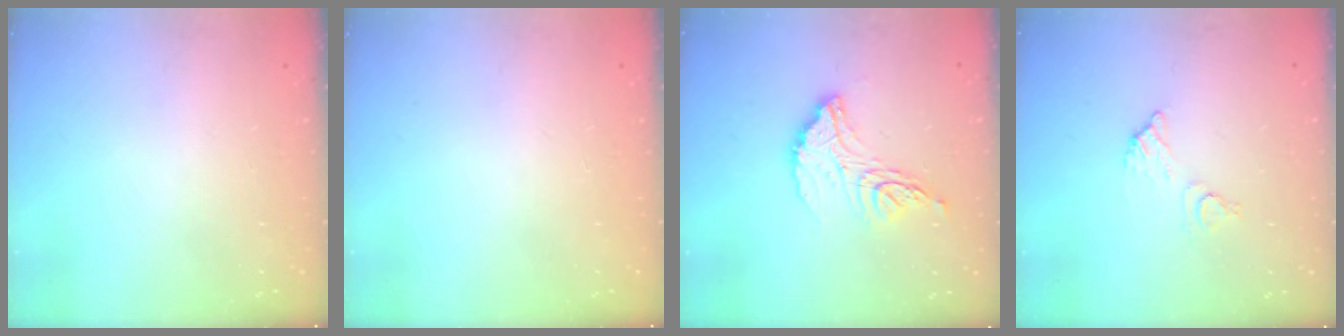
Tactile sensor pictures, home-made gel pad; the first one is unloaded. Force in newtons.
{"total": 0.0}
{"total": 12.9, "press": 12.9, "slide": 1.2}
{"total": 5.0, "press": 5.0, "slide": 0.3}